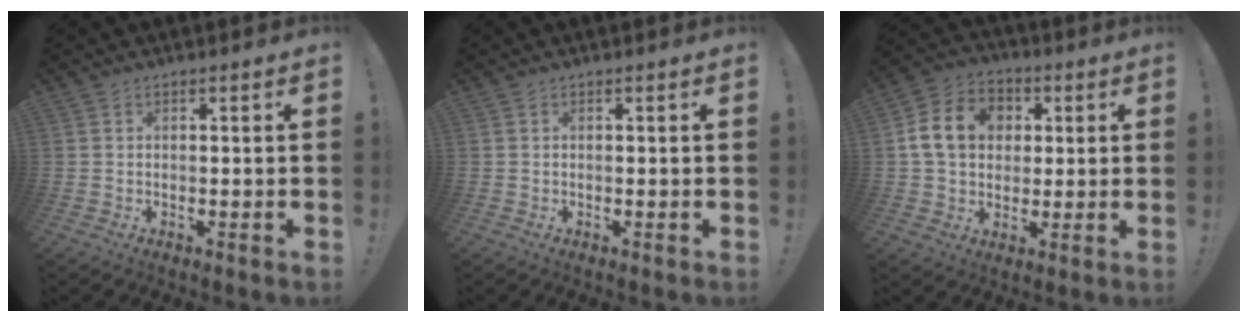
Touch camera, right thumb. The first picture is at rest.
{"total": 0.0}
{"total": 14.0, "force": [2.9, 11.4, 7.6], "torque": [-0.115, 0.005, 0.061]}